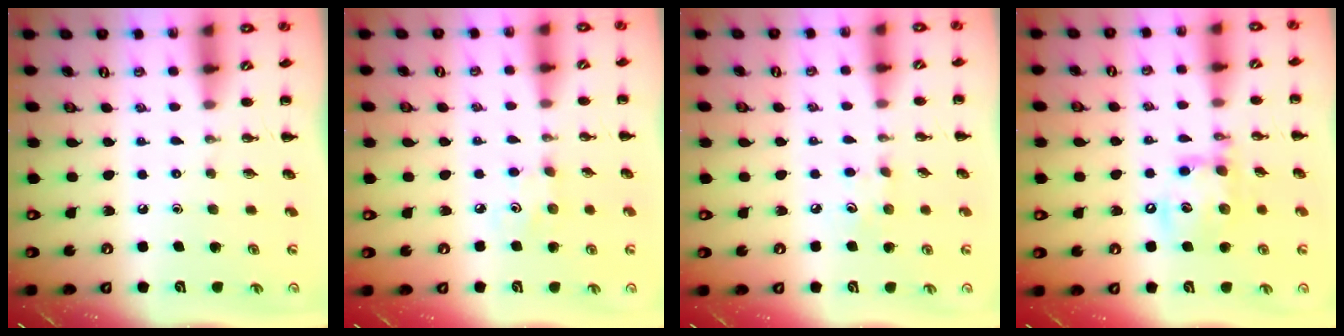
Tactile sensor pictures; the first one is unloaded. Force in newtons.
{"total": 3.1, "press": 2.9, "slide": 0.9}
{"total": 7.1, "press": 6.9, "slide": 1.6}
{"total": 13.9, "press": 13.7, "slide": 2.3}